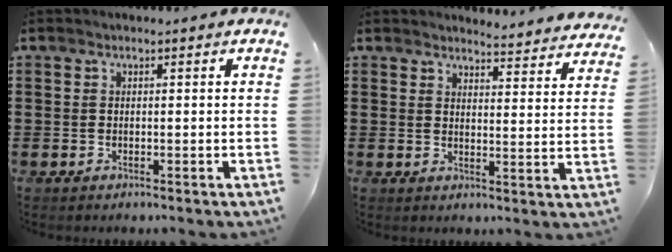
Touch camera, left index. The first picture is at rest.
{"total": 4.1, "force": [4.0, 0.0, 0.3], "torque": [-0.016, -0.026, 0.071]}